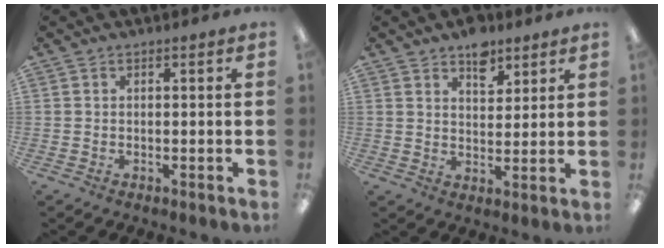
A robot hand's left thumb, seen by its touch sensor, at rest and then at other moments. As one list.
[{"total": 7.1, "force": [5.0, 4.1, 3.0], "torque": [-0.026, -0.025, 0.085]}]